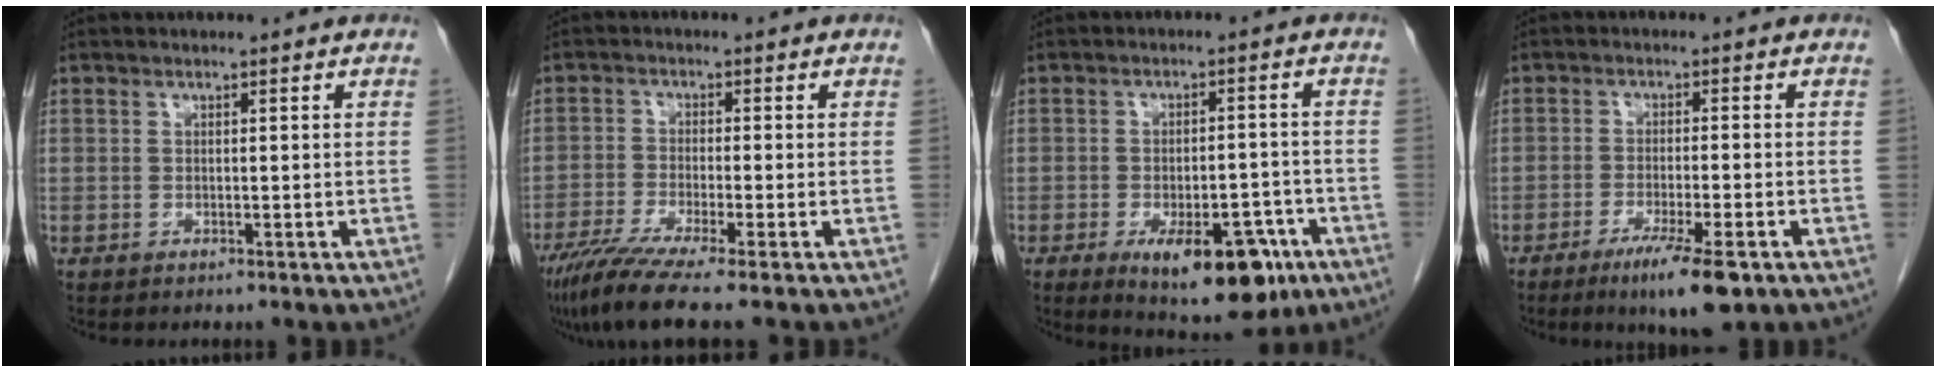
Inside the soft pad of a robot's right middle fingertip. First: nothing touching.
{"total": 8.2, "force": [-6.1, -0.7, 5.4], "torque": [-0.090, -0.026, -0.106]}
{"total": 12.7, "force": [-6.8, 5.3, 9.3], "torque": [-0.121, -0.002, -0.086]}
{"total": 7.7, "force": [-4.6, 0.6, 6.1], "torque": [-0.101, -0.018, -0.072]}